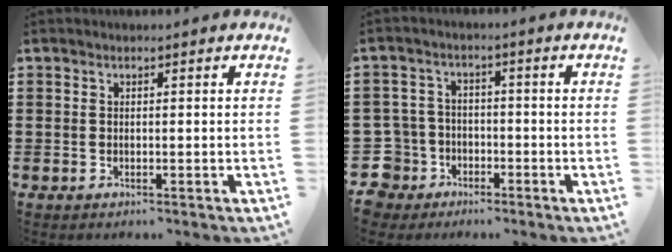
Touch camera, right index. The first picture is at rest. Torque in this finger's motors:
{"motor_torque": [-0.88, 1.25, 0.00, -0.04]}